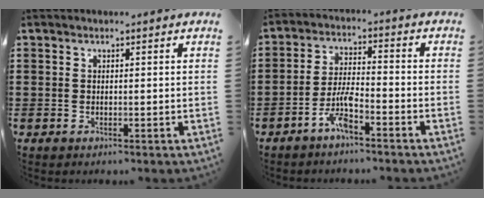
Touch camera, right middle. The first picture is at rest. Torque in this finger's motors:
{"motor_torque": [1.16, 0.07, 0.33, 0.08]}